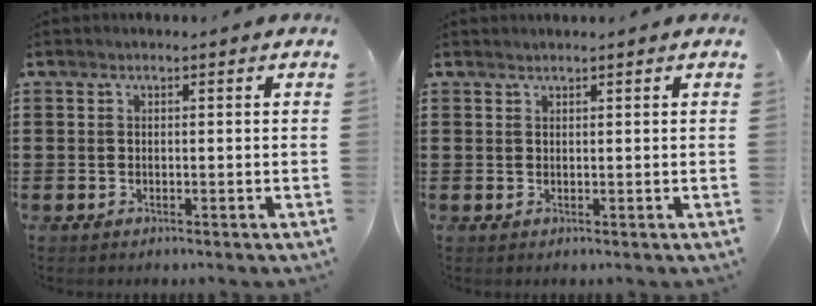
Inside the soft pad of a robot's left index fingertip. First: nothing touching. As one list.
[{"total": 0.8, "force": [0.8, -0.1, 0.2], "torque": [-0.004, -0.002, 0.016]}]